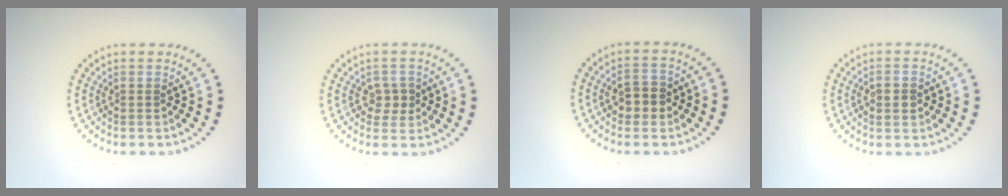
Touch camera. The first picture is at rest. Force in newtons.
{"total": 1.8, "press": 1.7, "slide": 0.5}
{"total": 2.5, "press": 2.5, "slide": 0.2}
{"total": 2.1, "press": 2.1, "slide": 0.2}